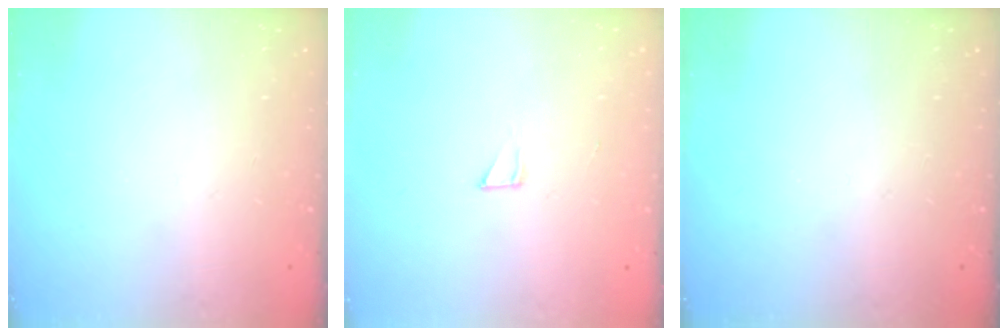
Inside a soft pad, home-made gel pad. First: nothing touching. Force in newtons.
{"total": 2.6, "press": 2.6, "slide": 0.1}
{"total": 0.0}